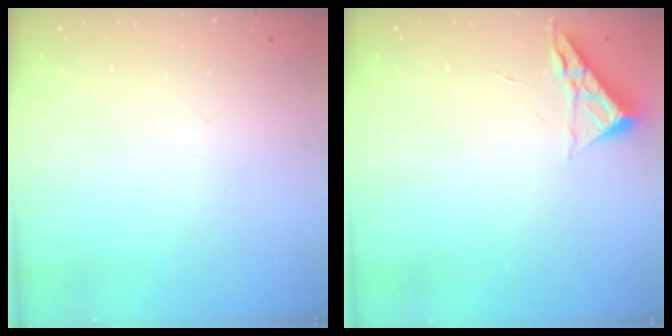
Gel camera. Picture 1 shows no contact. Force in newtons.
{"total": 3.8, "press": 3.8, "slide": 0.5}